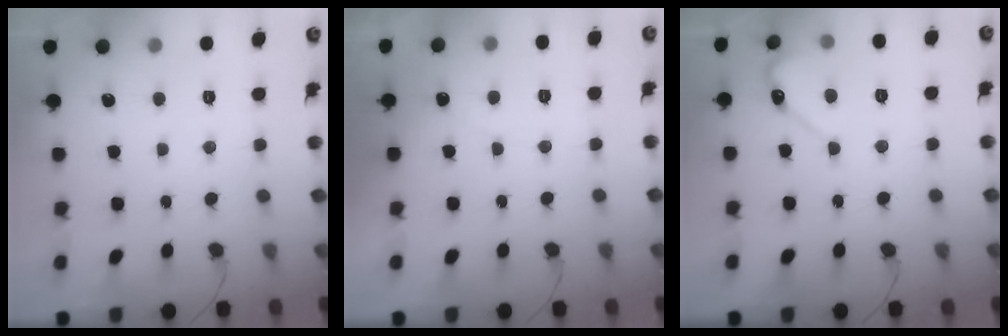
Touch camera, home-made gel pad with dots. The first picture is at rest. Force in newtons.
{"total": 3.0, "press": 3.0, "slide": 0.2}
{"total": 5.2, "press": 5.2, "slide": 0.4}